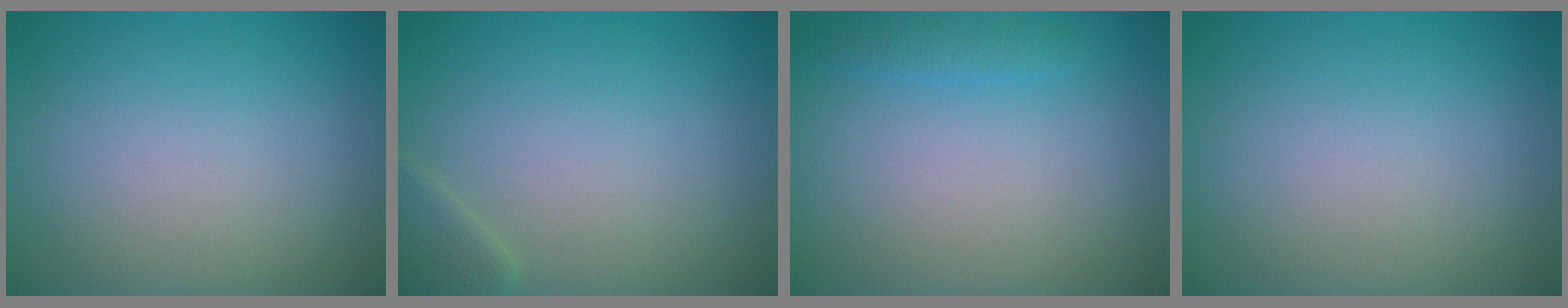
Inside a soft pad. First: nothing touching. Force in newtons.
{"total": 1.7, "press": 1.7, "slide": 0.1}
{"total": 1.2, "press": 1.2, "slide": 0.1}
{"total": 0.0}